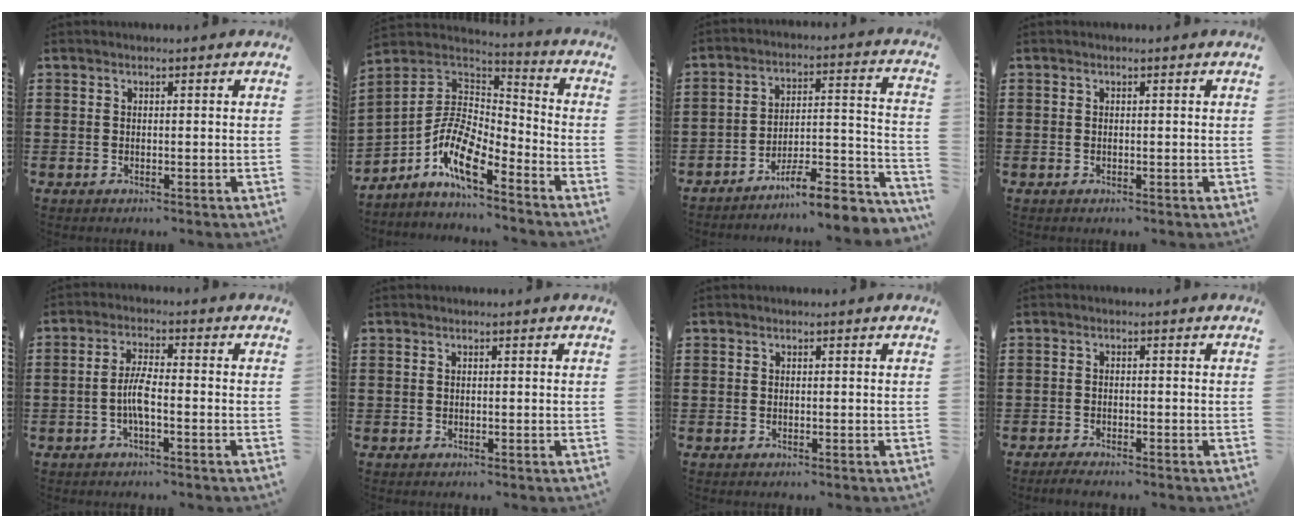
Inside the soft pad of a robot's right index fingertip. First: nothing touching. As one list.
[{"total": 10.0, "force": [-5.7, 3.9, 7.2], "torque": [-0.170, -0.008, -0.118]}, {"total": 8.5, "force": [-7.3, 1.3, 4.2], "torque": [-0.056, 0.010, -0.138]}, {"total": 0.0}, {"total": 4.3, "force": [-1.2, 0.9, 4.0], "torque": [-0.094, -0.004, -0.030]}, {"total": 0.0}, {"total": 0.0}, {"total": 1.6, "force": [-1.6, 0.0, 0.3], "torque": [-0.007, -0.002, -0.030]}]